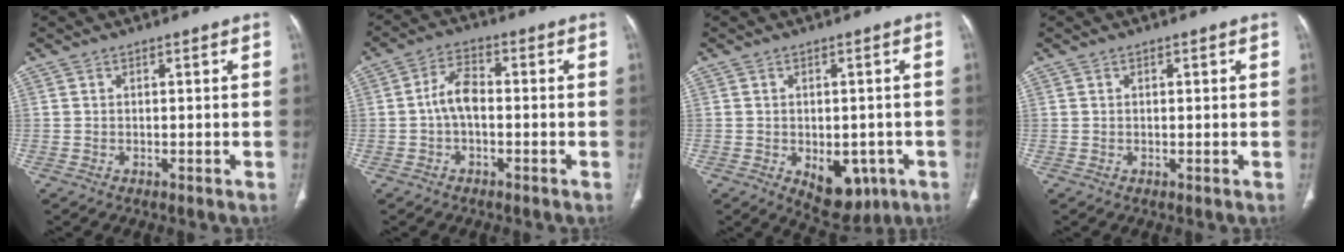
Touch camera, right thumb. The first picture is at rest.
{"total": 5.4, "force": [-0.7, 2.9, 4.4], "torque": [-0.079, 0.019, -0.023]}
{"total": 8.8, "force": [-2.9, 5.5, 6.3], "torque": [-0.054, 0.003, -0.025]}
{"total": 0.9, "force": [0.3, 0.3, 0.8], "torque": [-0.016, 0.002, 0.007]}